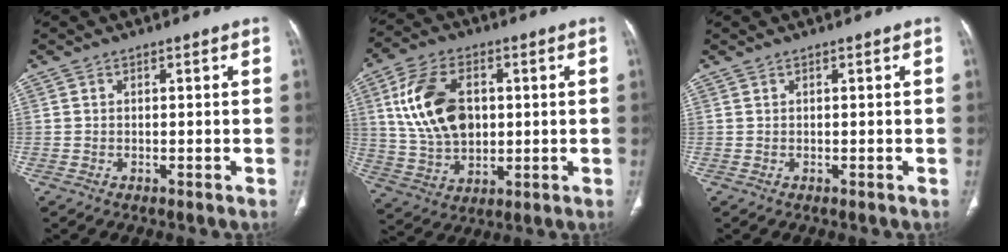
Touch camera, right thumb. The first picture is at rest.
{"total": 15.5, "force": [3.0, 10.1, 11.4], "torque": [-0.199, -0.001, 0.060]}
{"total": 0.0}